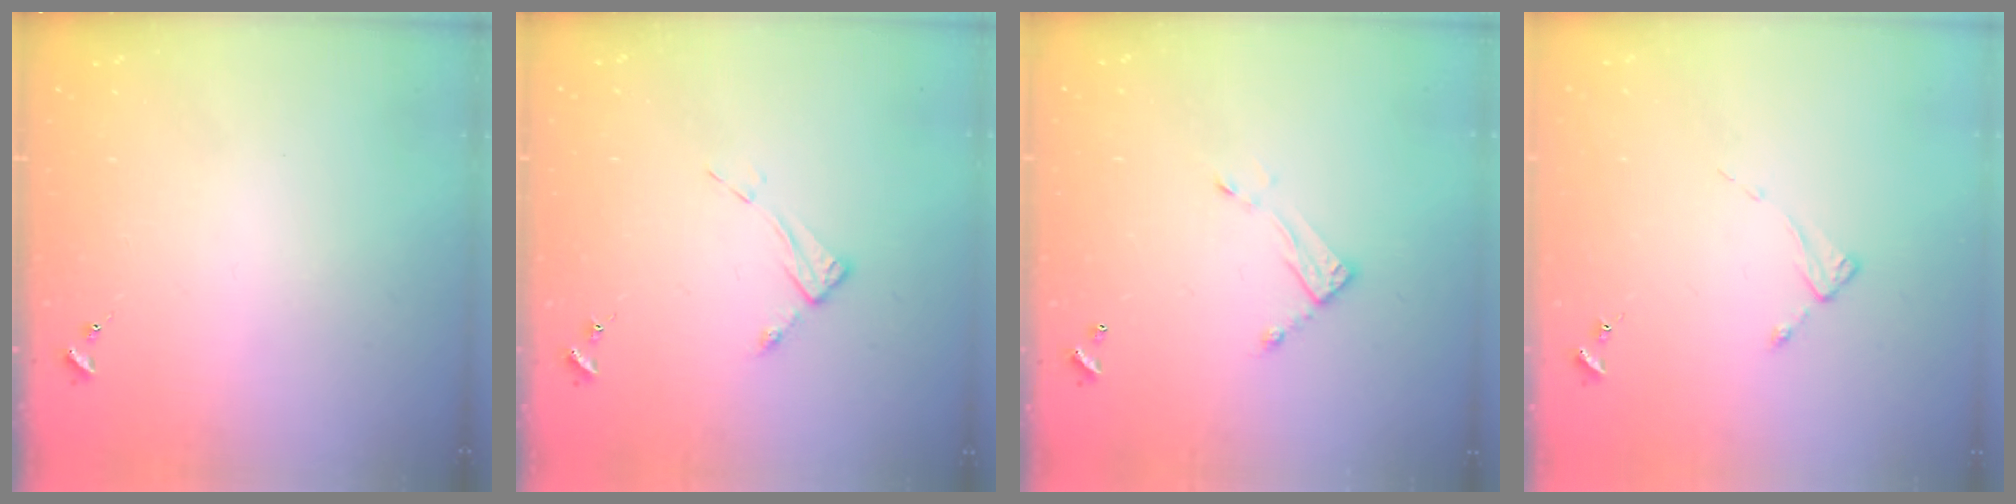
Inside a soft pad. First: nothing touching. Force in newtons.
{"total": 5.3, "press": 5.2, "slide": 0.1}
{"total": 7.2, "press": 7.2, "slide": 0.3}
{"total": 1.9, "press": 1.8, "slide": 0.3}